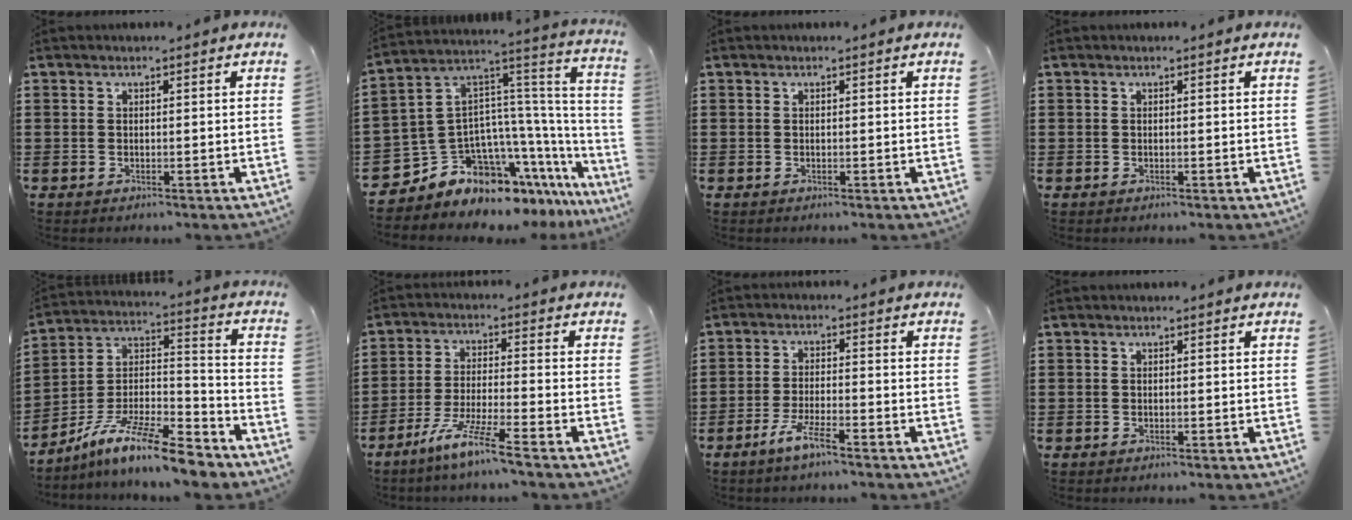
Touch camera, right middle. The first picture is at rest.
{"total": 10.1, "force": [-7.6, 5.4, 3.8], "torque": [-0.114, -0.010, -0.151]}
{"total": 0.0}
{"total": 0.0}
{"total": 12.4, "force": [-10.1, 1.5, 7.0], "torque": [-0.132, 0.018, -0.196]}
{"total": 7.3, "force": [-5.9, -0.5, 4.3], "torque": [-0.093, -0.016, -0.115]}
{"total": 4.7, "force": [-3.3, 0.4, 3.3], "torque": [-0.074, -0.006, -0.063]}
{"total": 0.0}